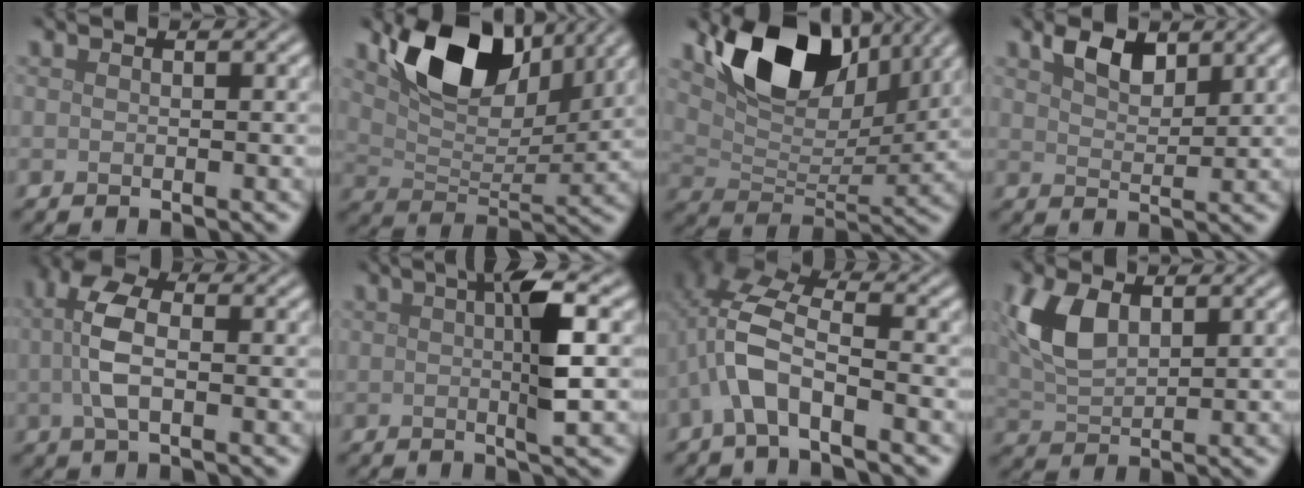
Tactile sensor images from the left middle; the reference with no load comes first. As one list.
[{"total": 9.6, "force": [5.5, 5.1, 5.9], "torque": [-0.104, -0.003, 0.100]}, {"total": 10.7, "force": [6.3, 5.8, 6.5], "torque": [-0.114, -0.005, 0.115]}, {"total": 3.2, "force": [2.2, 1.5, 1.8], "torque": [-0.040, 0.002, 0.040]}, {"total": 4.7, "force": [0.3, 2.3, 4.1], "torque": [-0.093, 0.007, -0.001]}, {"total": 4.6, "force": [0.6, 0.5, 4.5], "torque": [-0.080, 0.005, 0.012]}, {"total": 6.0, "force": [-2.1, 2.5, 5.0], "torque": [-0.112, 0.013, -0.050]}, {"total": 5.5, "force": [2.0, 3.0, 4.2], "torque": [-0.101, 0.007, 0.039]}]